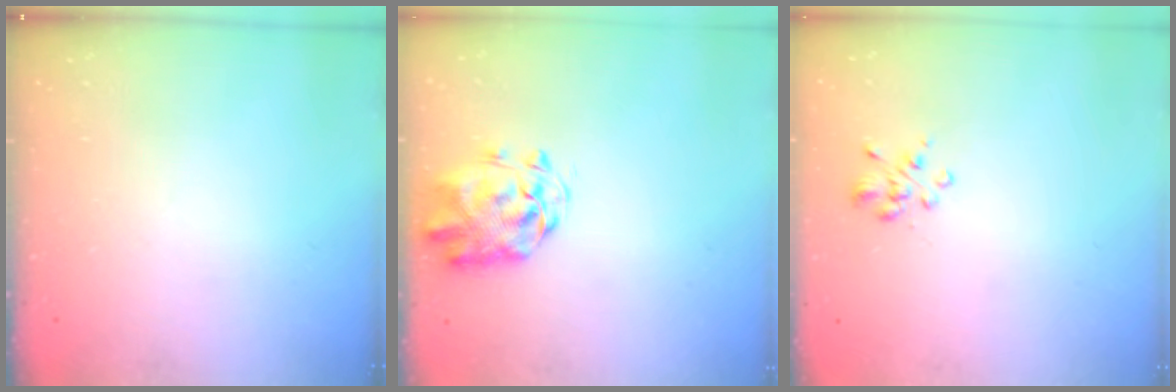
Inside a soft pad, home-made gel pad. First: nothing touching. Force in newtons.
{"total": 2.9, "press": 2.8, "slide": 0.8}
{"total": 1.9, "press": 1.7, "slide": 0.8}